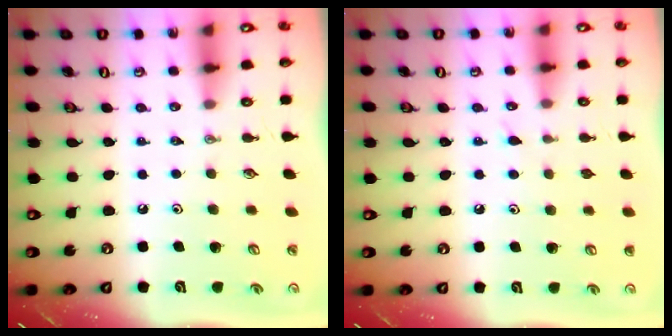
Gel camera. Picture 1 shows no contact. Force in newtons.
{"total": 6.8, "press": 6.8, "slide": 0.6}